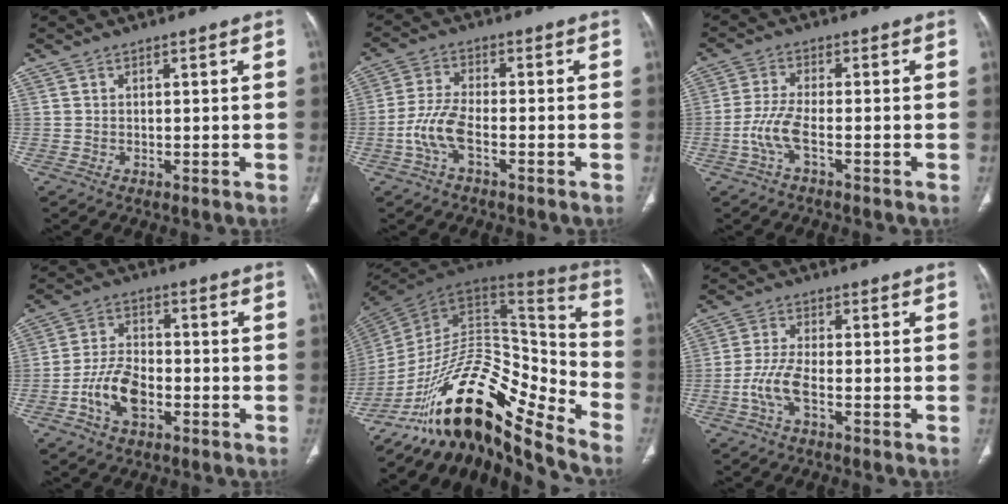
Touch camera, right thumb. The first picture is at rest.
{"total": 6.4, "force": [-2.5, 2.3, 5.4], "torque": [-0.129, 0.018, -0.053]}
{"total": 5.1, "force": [-2.1, 1.1, 4.5], "torque": [-0.115, 0.009, -0.044]}
{"total": 9.0, "force": [-3.5, 5.2, 6.5], "torque": [-0.120, 0.023, -0.067]}
{"total": 28.8, "force": [-18.0, 10.0, 20.1], "torque": [-0.317, 0.095, -0.302]}
{"total": 5.3, "force": [-2.2, 1.5, 4.6], "torque": [-0.115, 0.012, -0.046]}